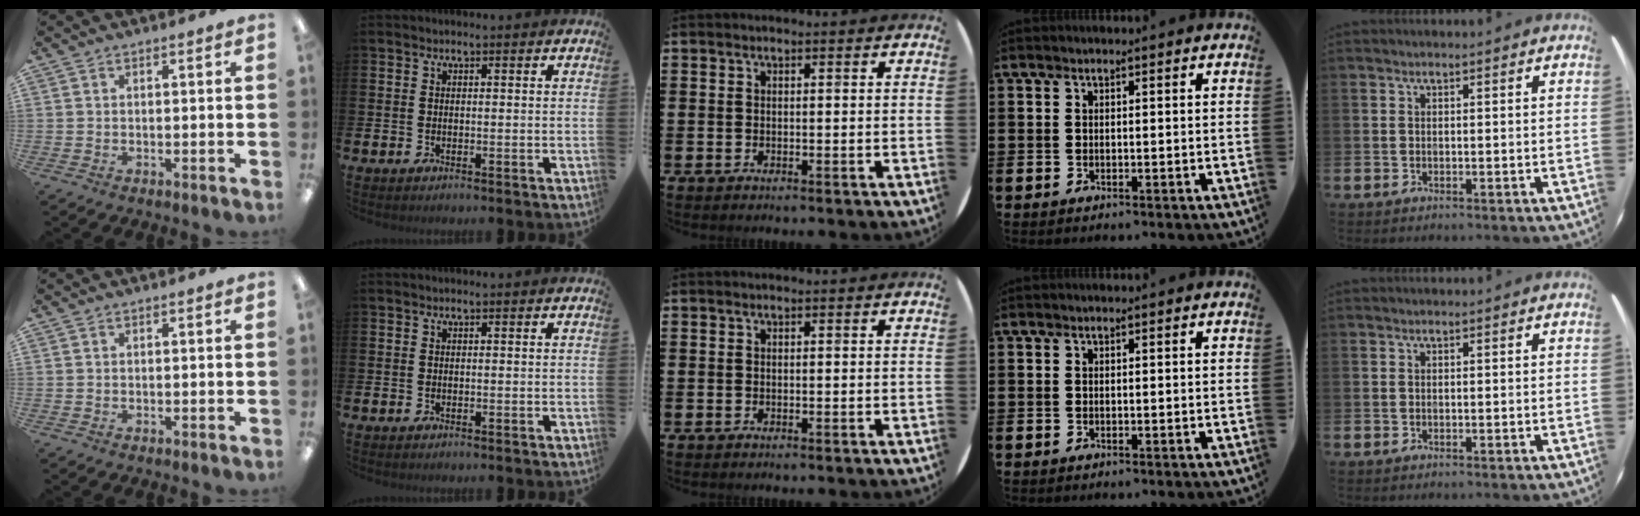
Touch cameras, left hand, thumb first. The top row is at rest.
{}